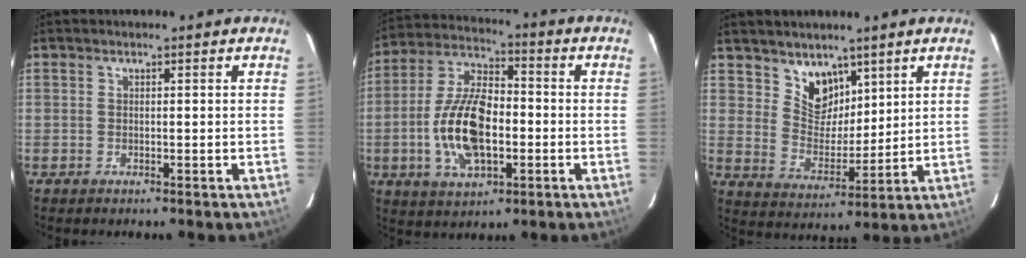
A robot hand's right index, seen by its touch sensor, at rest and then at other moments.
{"total": 15.2, "force": [-3.1, 7.6, 12.8], "torque": [-0.265, 0.007, -0.054]}
{"total": 7.8, "force": [5.4, 5.0, 2.5], "torque": [-0.035, -0.001, 0.109]}